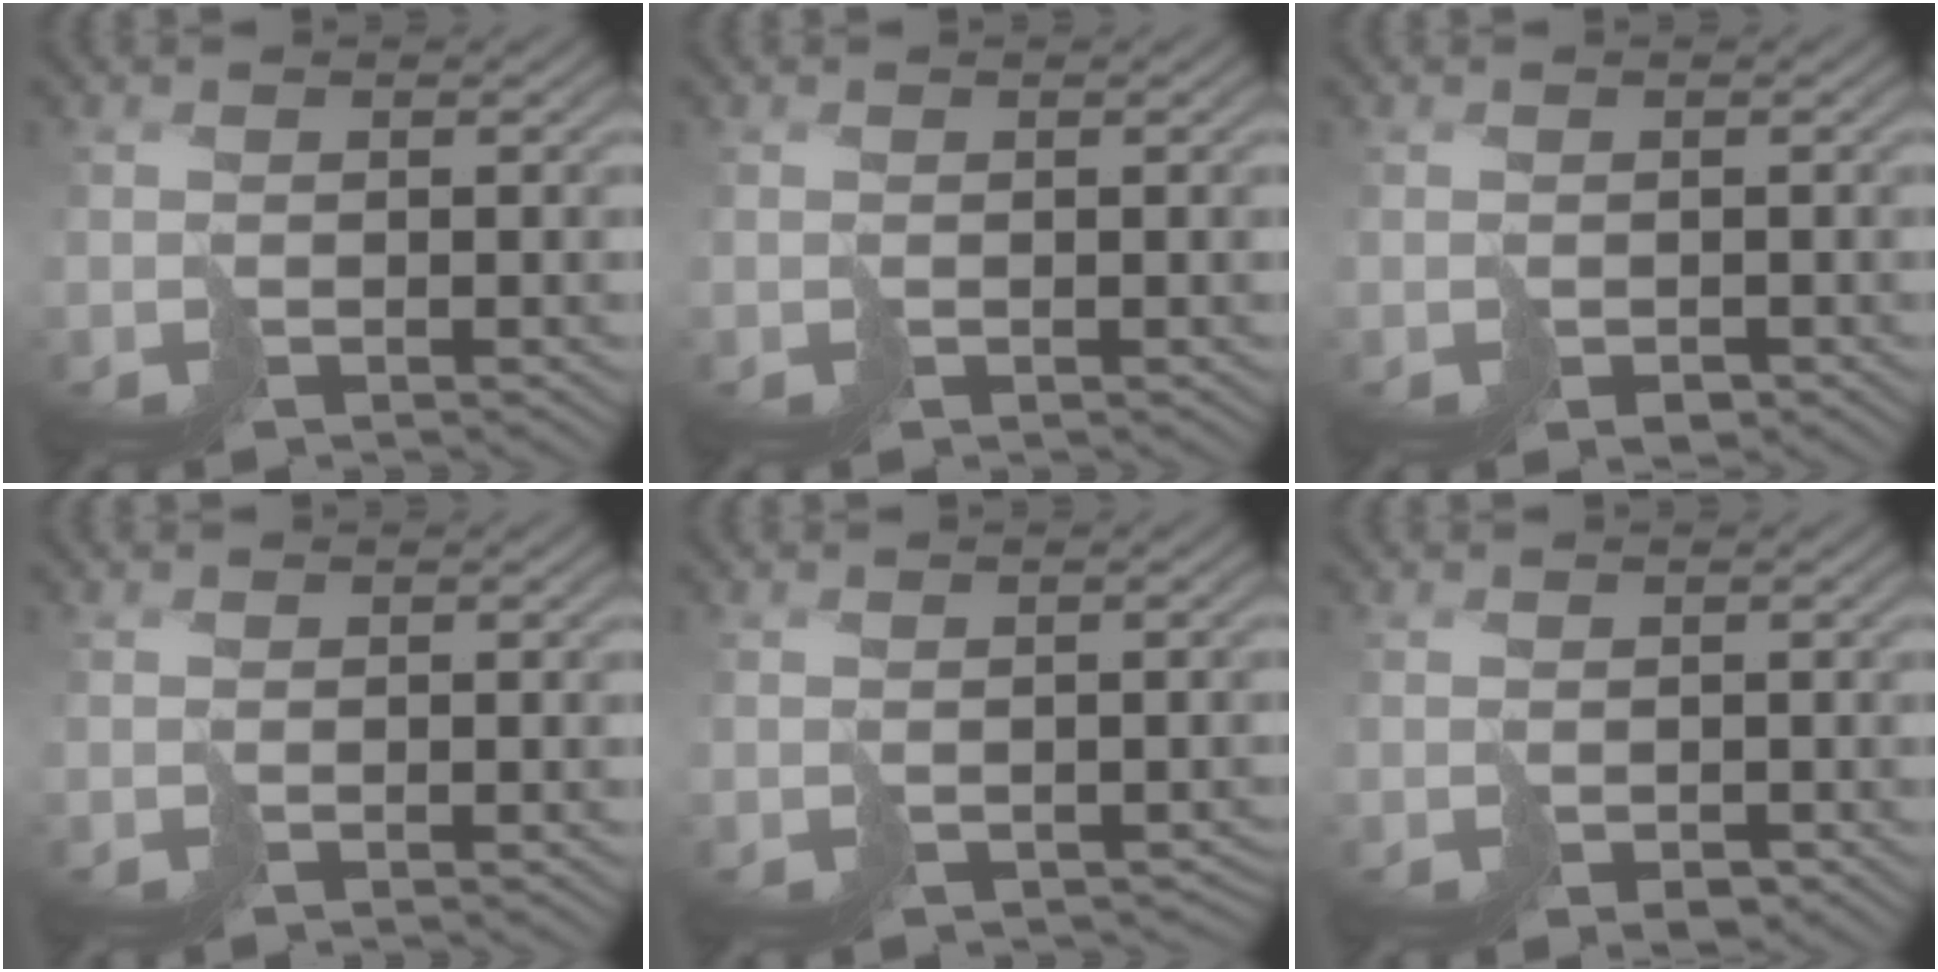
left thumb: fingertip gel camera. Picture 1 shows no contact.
{"total": 0.0}
{"total": 1.2, "force": [-0.7, 0.8, 0.5], "torque": [-0.007, -0.004, -0.007]}
{"total": 0.0}
{"total": 2.7, "force": [-1.2, 1.9, 1.5], "torque": [-0.020, -0.015, -0.008]}
{"total": 1.6, "force": [-0.9, 1.1, 0.7], "torque": [-0.011, -0.005, -0.009]}